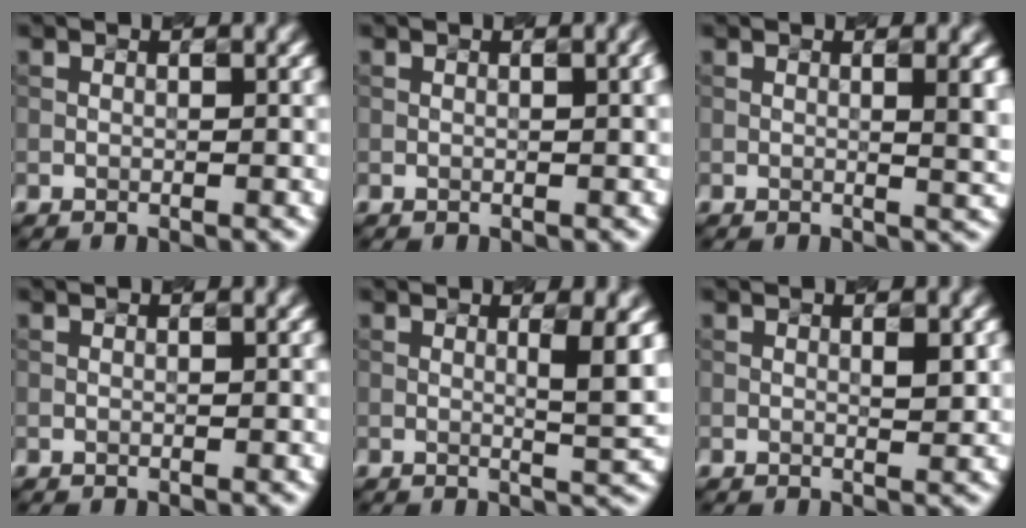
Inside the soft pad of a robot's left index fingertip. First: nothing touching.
{"total": 2.1, "force": [0.4, 0.7, 1.9], "torque": [-0.015, 0.008, 0.003]}
{"total": 3.3, "force": [0.6, 1.0, 3.1], "torque": [-0.030, 0.003, 0.012]}
{"total": 0.0}
{"total": 3.4, "force": [0.6, 0.6, 3.3], "torque": [-0.044, -0.005, 0.016]}
{"total": 1.1, "force": [0.2, 0.1, 1.0], "torque": [-0.018, 0.000, 0.010]}